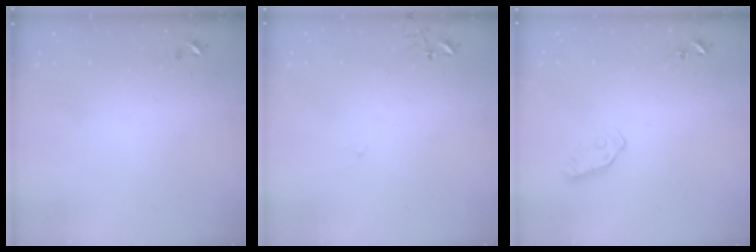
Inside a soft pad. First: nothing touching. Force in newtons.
{"total": 4.7, "press": 4.6, "slide": 0.4}
{"total": 6.5, "press": 6.5, "slide": 0.4}